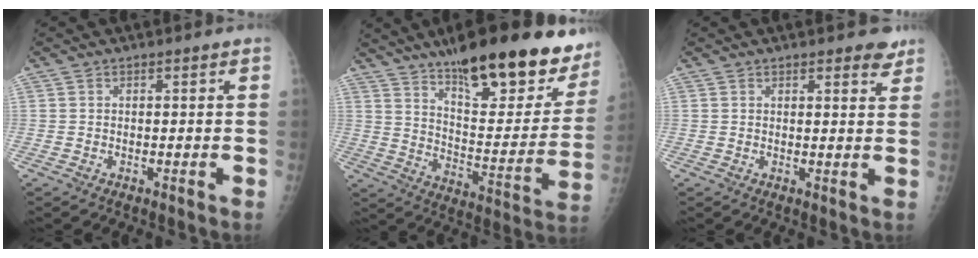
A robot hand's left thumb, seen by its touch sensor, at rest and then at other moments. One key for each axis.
{"total": 28.4, "fx": 19.6, "fy": 8.8, "fz": 18.7, "tx": -0.223, "ty": -0.075, "tz": 0.279}
{"total": 3.8, "fx": 2.9, "fy": 1.2, "fz": 2.1, "tx": -0.010, "ty": -0.013, "tz": 0.032}